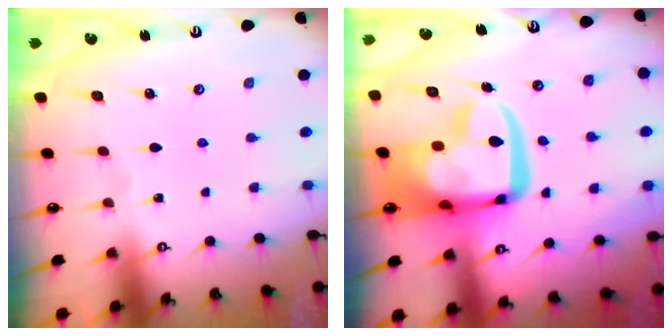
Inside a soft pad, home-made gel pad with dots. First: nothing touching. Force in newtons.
{"total": 18.7, "press": 18.4, "slide": 2.8}